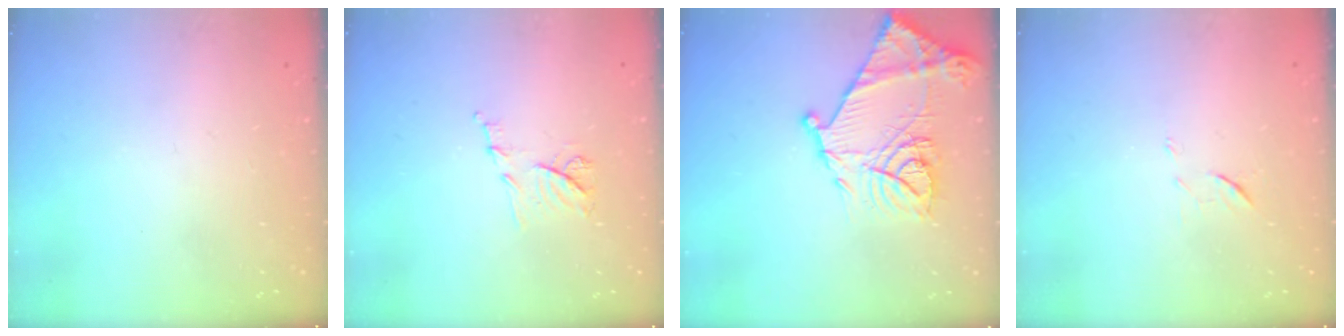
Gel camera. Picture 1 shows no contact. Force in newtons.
{"total": 7.3, "press": 7.2, "slide": 0.9}
{"total": 18.6, "press": 18.5, "slide": 1.9}
{"total": 5.8, "press": 5.7, "slide": 1.3}